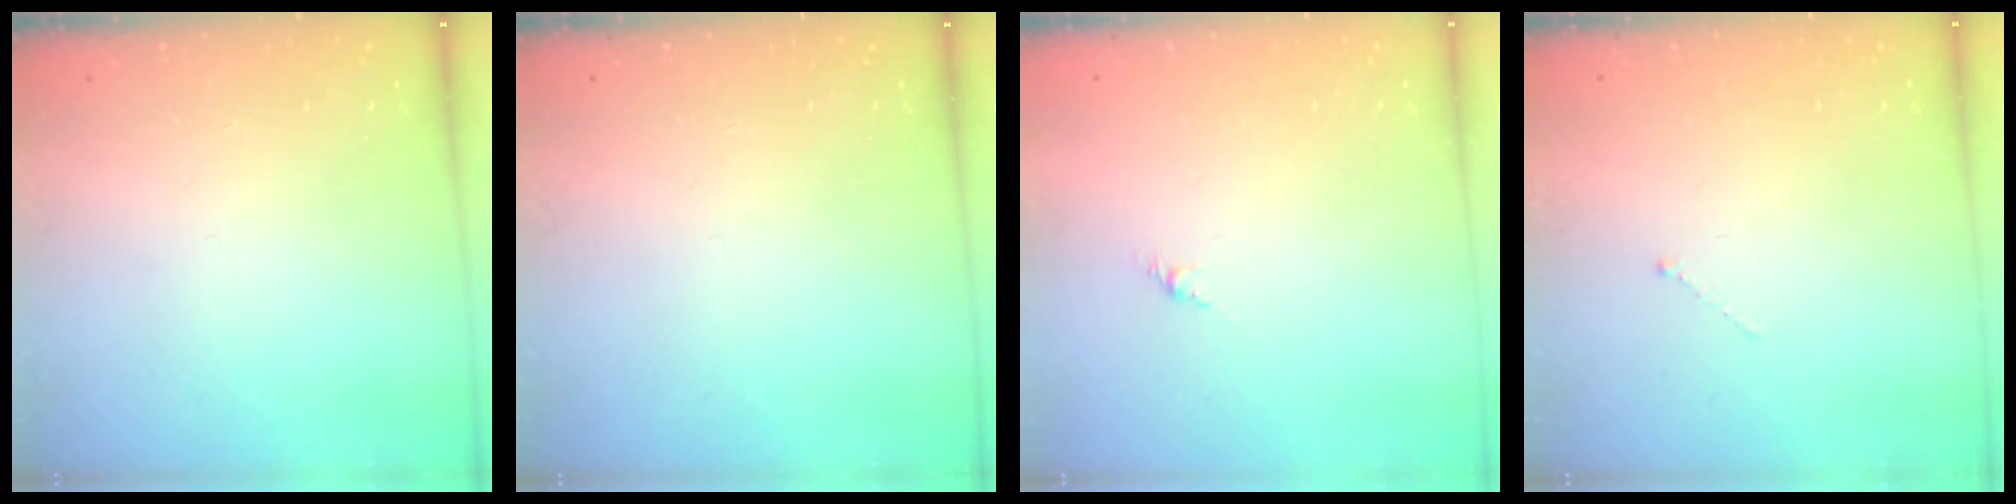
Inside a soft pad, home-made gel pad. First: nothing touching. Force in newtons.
{"total": 0.0}
{"total": 1.5, "press": 1.4, "slide": 0.6}
{"total": 0.0}